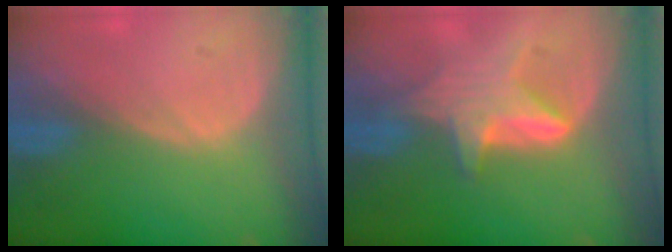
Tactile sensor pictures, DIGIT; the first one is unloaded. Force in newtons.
{"total": 6.0, "press": 5.8, "slide": 1.7}